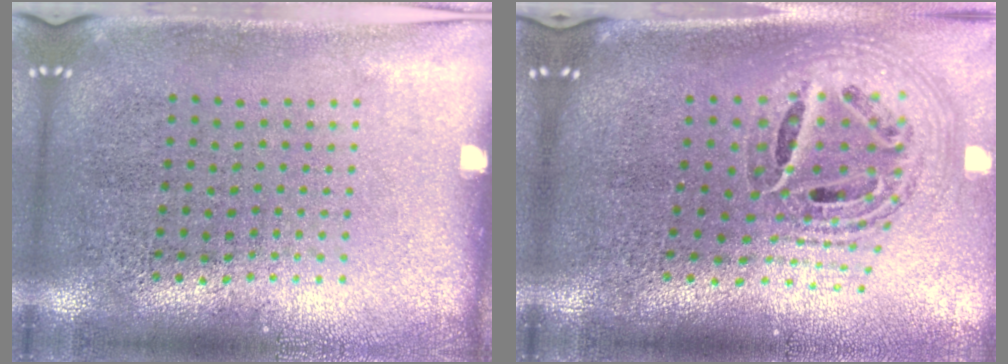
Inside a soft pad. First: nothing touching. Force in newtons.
{"total": 1.8, "press": 1.5, "slide": 1.0}